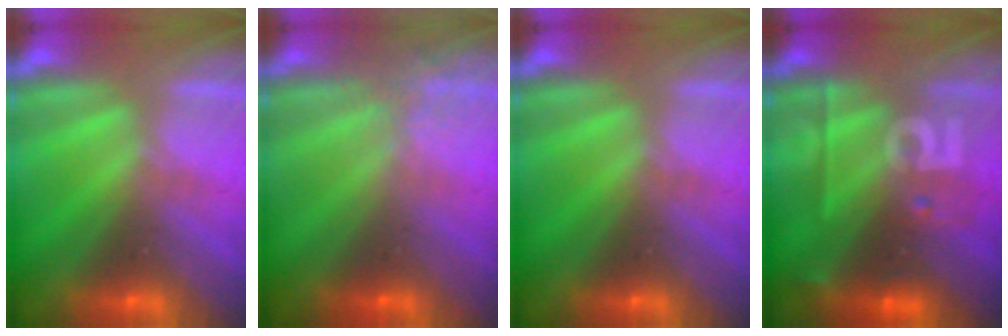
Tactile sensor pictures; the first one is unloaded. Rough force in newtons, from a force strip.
{"total": 2.4}
{"total": 0.0}
{"total": 2.4}